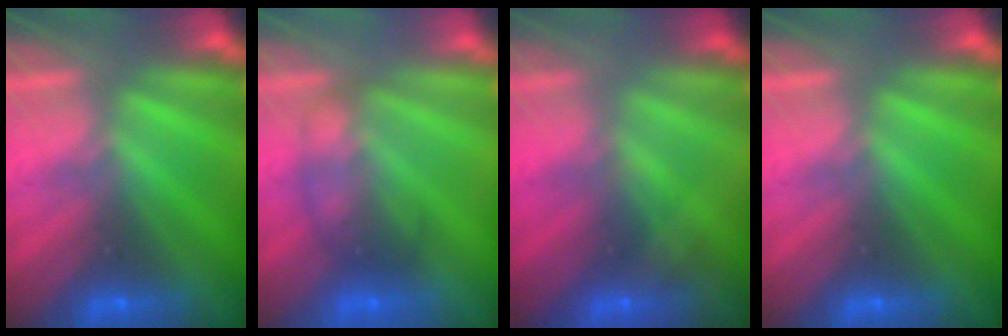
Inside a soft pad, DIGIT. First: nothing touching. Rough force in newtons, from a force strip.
{"total": 1.8}
{"total": 1.8}
{"total": 0.0}